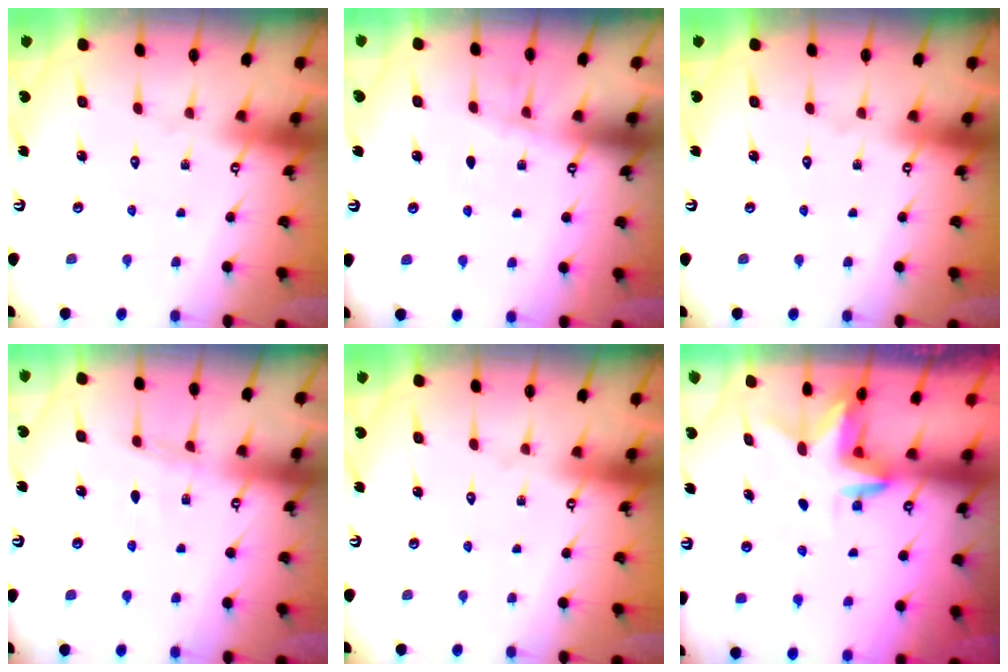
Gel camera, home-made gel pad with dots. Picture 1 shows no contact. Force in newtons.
{"total": 1.4, "press": 1.3, "slide": 0.3}
{"total": 0.0}
{"total": 4.2, "press": 4.2, "slide": 0.4}
{"total": 0.0}
{"total": 3.1, "press": 3.1, "slide": 0.3}